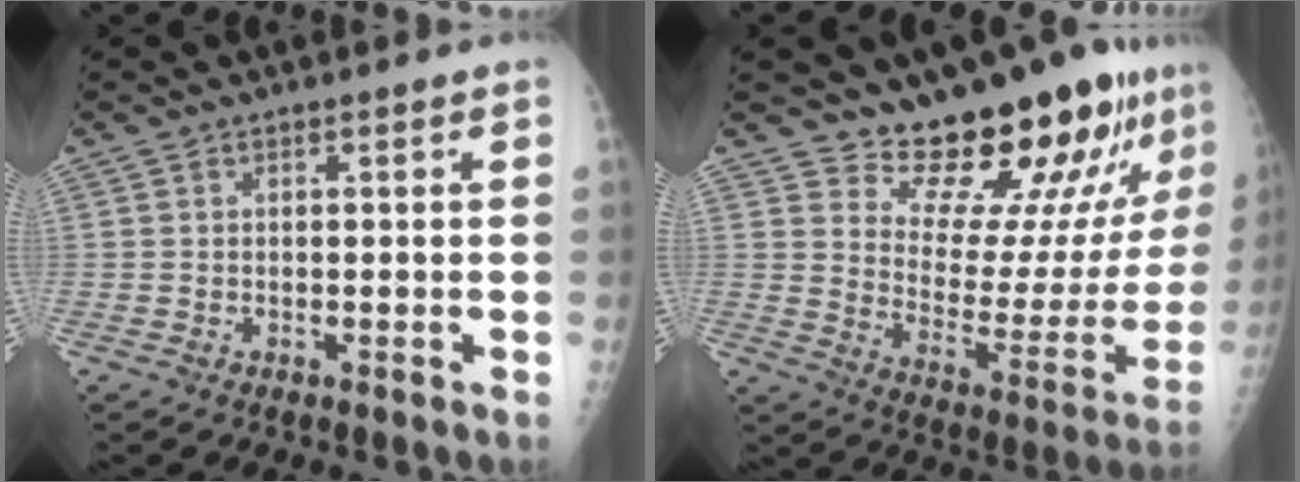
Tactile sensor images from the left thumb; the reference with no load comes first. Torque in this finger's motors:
{"motor_torque": [0.35, 0.73, -0.05, -0.34, 0.04]}